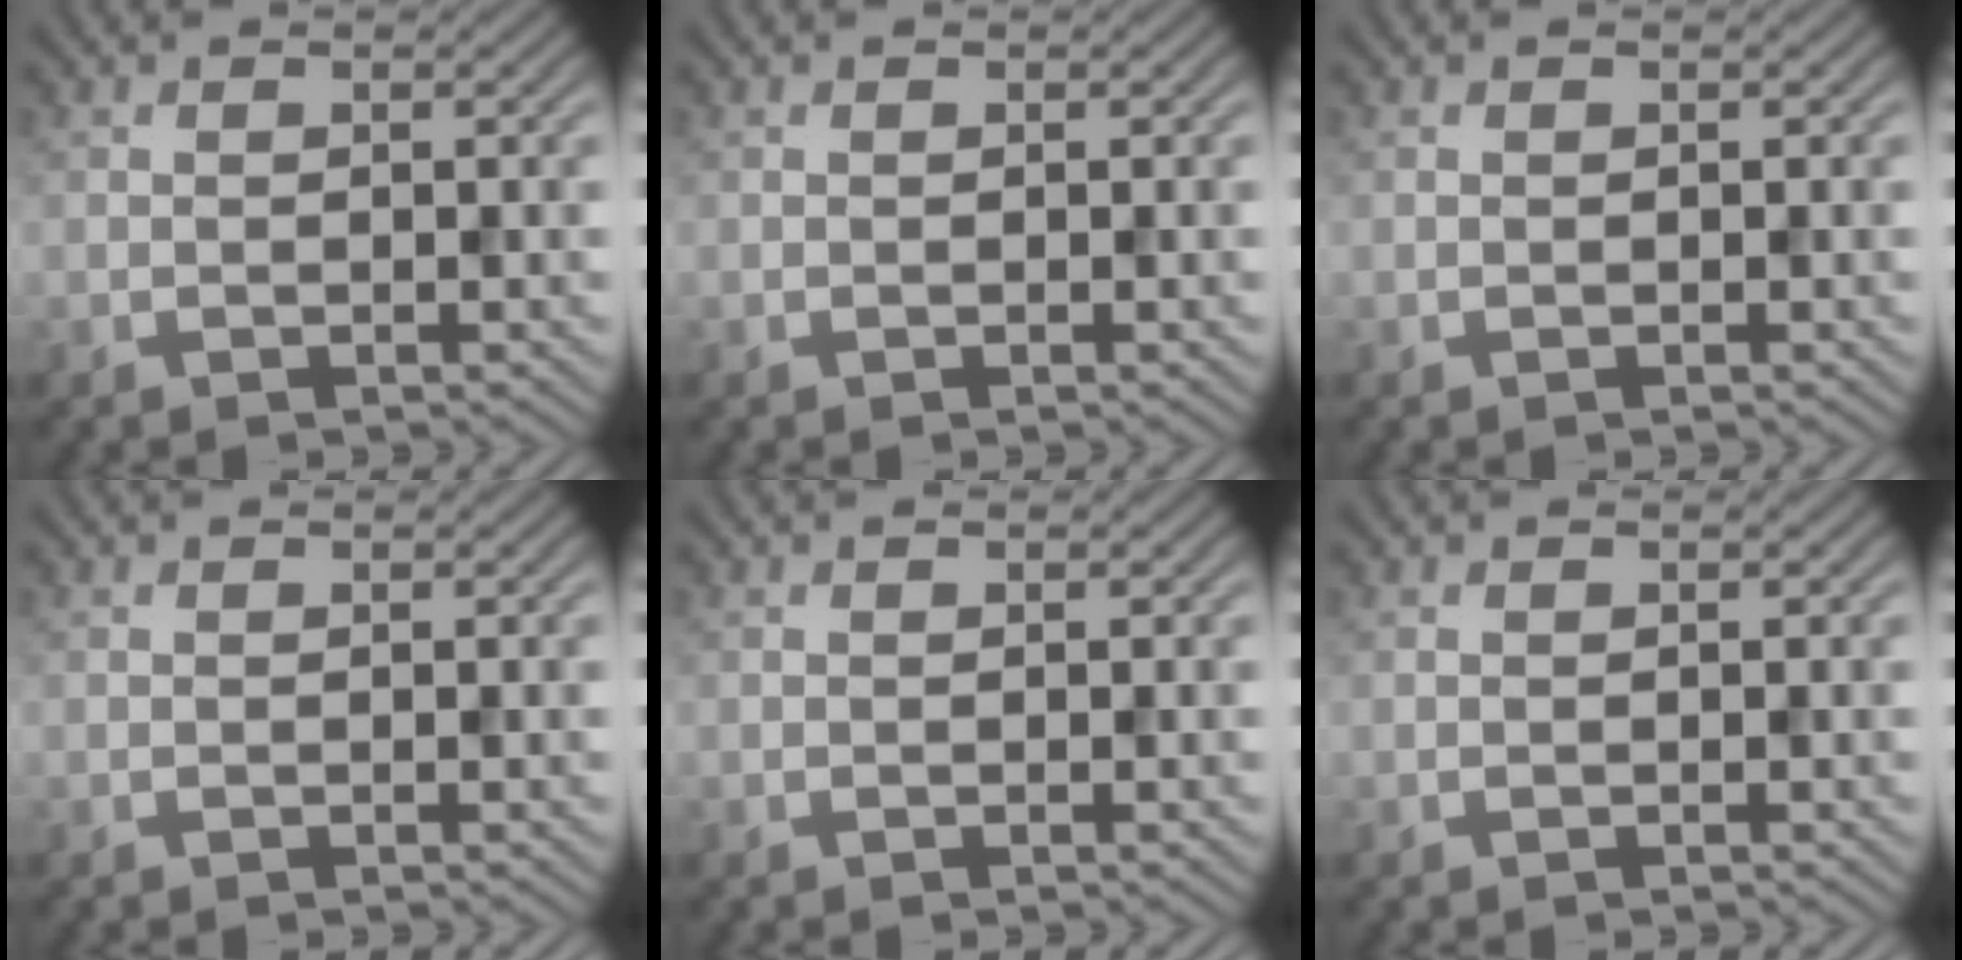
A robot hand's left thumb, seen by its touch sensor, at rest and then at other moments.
{"total": 0.0}
{"total": 0.0}
{"total": 0.0}
{"total": 0.0}
{"total": 0.0}